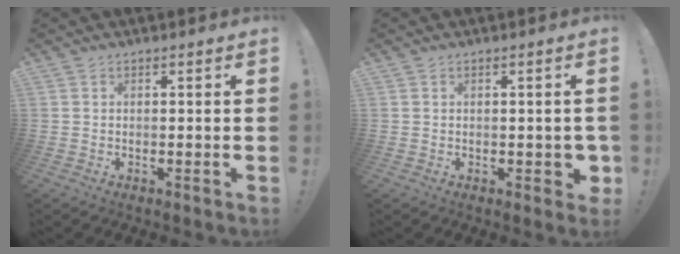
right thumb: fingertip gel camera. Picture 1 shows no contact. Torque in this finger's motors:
{"motor_torque": [0.88, 0.73, 0.19, -0.75, 0.38]}